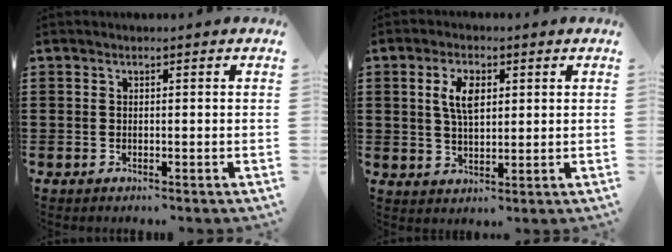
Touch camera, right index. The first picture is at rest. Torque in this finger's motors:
{"motor_torque": [0.23, -0.19, 0.23, 0.13]}